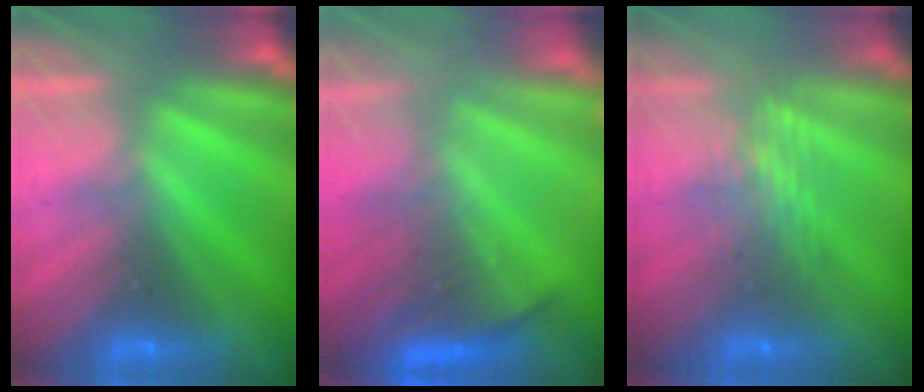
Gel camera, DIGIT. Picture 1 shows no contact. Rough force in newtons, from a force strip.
{"total": 8.3}
{"total": 2.7}